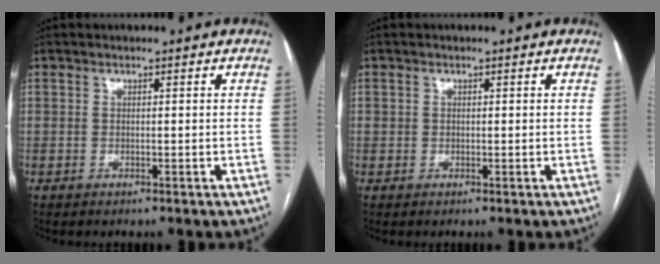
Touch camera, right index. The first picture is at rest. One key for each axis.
{"total": 0.5, "fx": 0.1, "fy": 0.5, "fz": 0.0, "tx": 0.003, "ty": 0.004, "tz": 0.003}